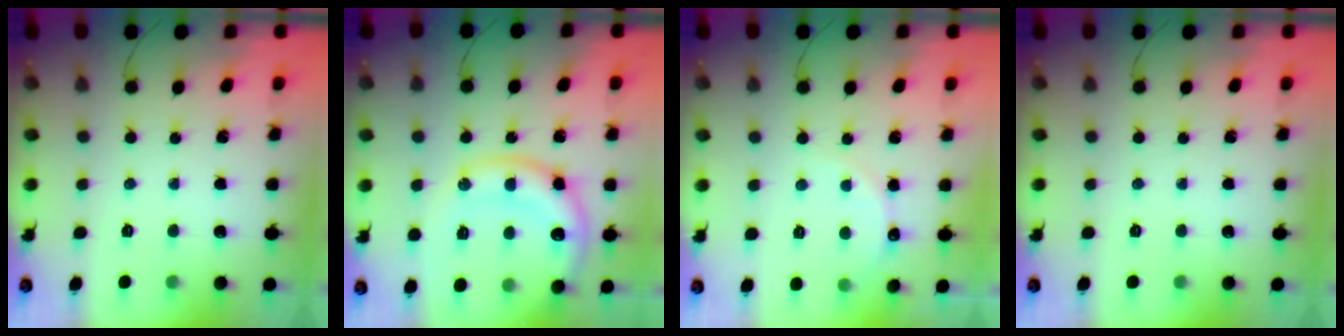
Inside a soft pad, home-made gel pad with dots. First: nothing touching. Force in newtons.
{"total": 16.9, "press": 16.8, "slide": 1.9}
{"total": 6.7, "press": 6.6, "slide": 1.5}
{"total": 0.0}